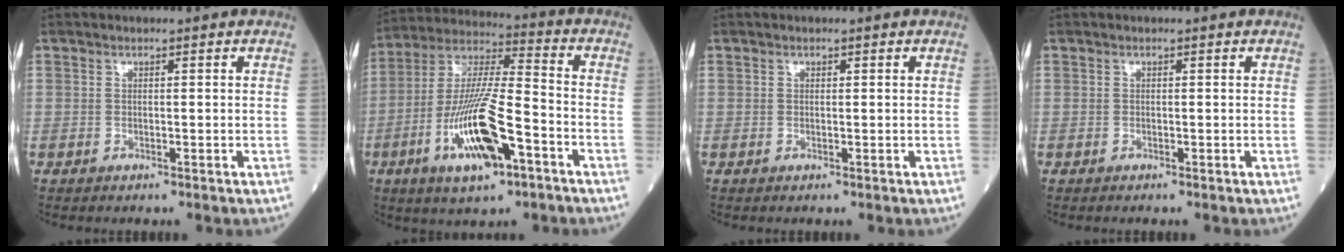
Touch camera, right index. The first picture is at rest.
{"total": 16.0, "force": [-6.4, 3.3, 14.3], "torque": [-0.288, -0.010, -0.110]}
{"total": 0.0}
{"total": 0.0}